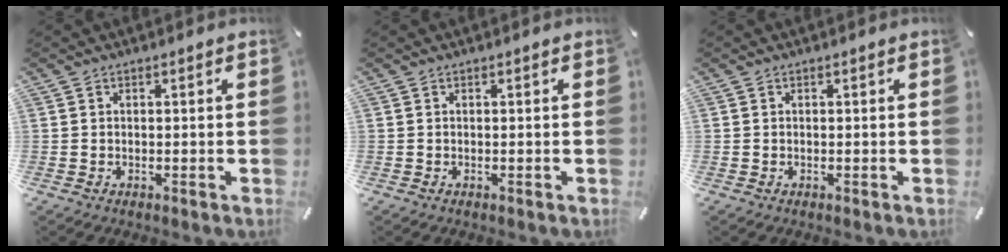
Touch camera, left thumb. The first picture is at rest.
{"total": 0.0}
{"total": 0.0}